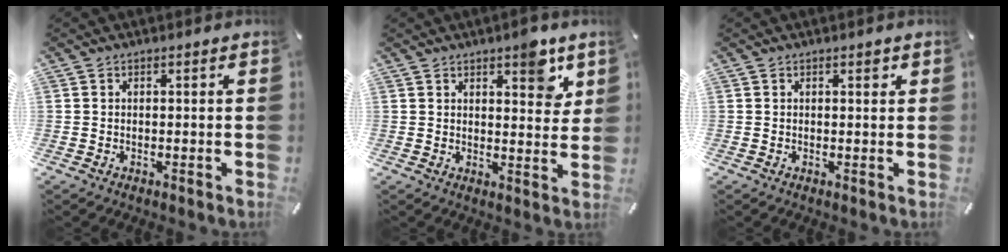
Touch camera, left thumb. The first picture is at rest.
{"total": 7.1, "force": [4.6, 3.4, 4.1], "torque": [-0.029, -0.031, 0.072]}
{"total": 1.0, "force": [0.5, 0.6, 0.7], "torque": [-0.005, 0.001, 0.006]}